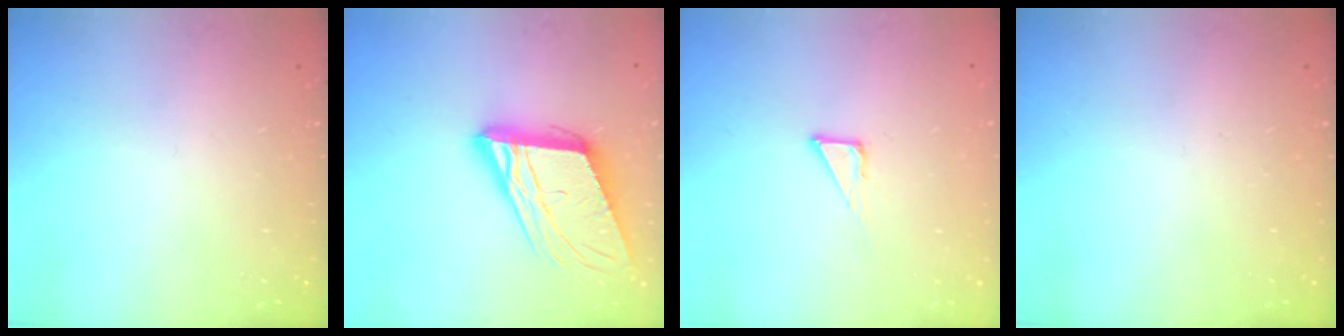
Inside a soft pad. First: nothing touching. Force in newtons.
{"total": 18.1, "press": 17.7, "slide": 3.6}
{"total": 3.8, "press": 3.8, "slide": 0.3}
{"total": 0.0}